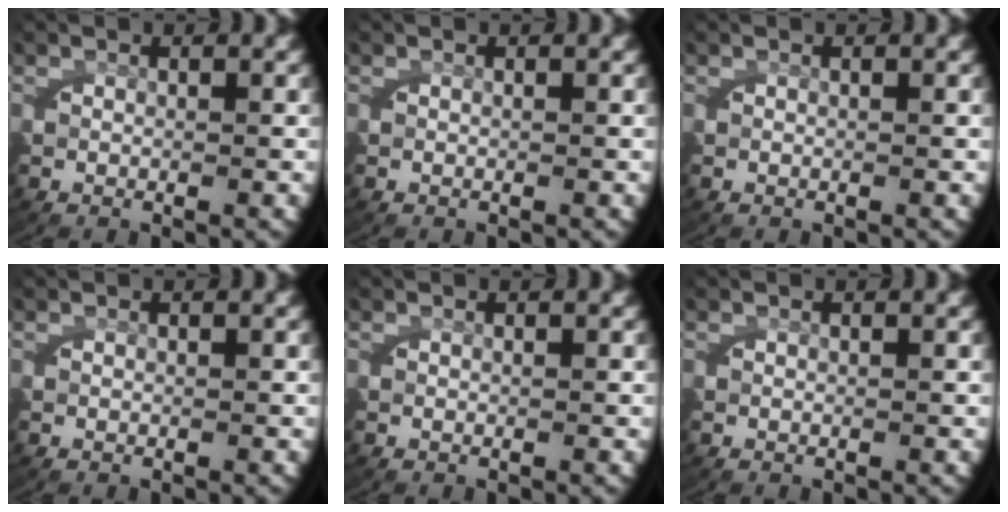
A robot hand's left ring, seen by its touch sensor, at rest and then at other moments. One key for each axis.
{"total": 0.0}
{"total": 0.0}
{"total": 0.0}
{"total": 0.0}
{"total": 0.0}